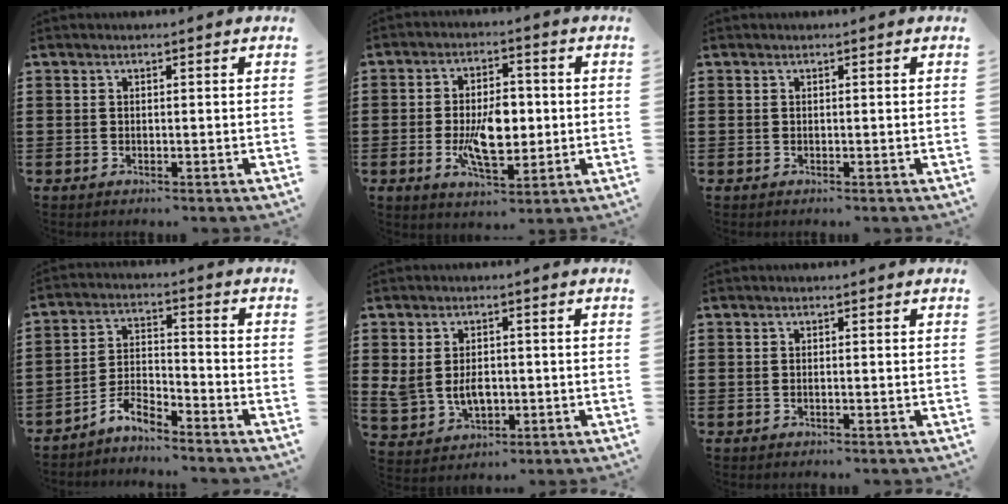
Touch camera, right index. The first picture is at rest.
{"total": 8.7, "force": [-1.1, 4.5, 7.4], "torque": [-0.139, -0.003, -0.027]}
{"total": 0.0}
{"total": 4.8, "force": [-4.5, 0.7, 1.4], "torque": [-0.044, 0.006, -0.095]}
{"total": 4.8, "force": [-0.2, 3.7, 3.1], "torque": [-0.065, 0.004, -0.007]}
{"total": 0.0}